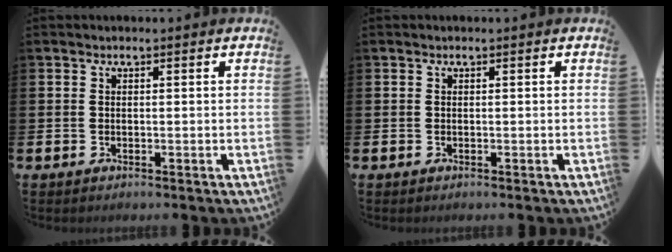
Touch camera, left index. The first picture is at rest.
{"total": 0.0}